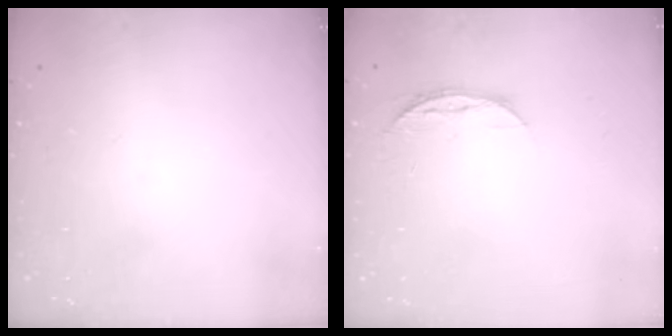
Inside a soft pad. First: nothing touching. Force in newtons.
{"total": 7.3, "press": 7.3, "slide": 0.6}